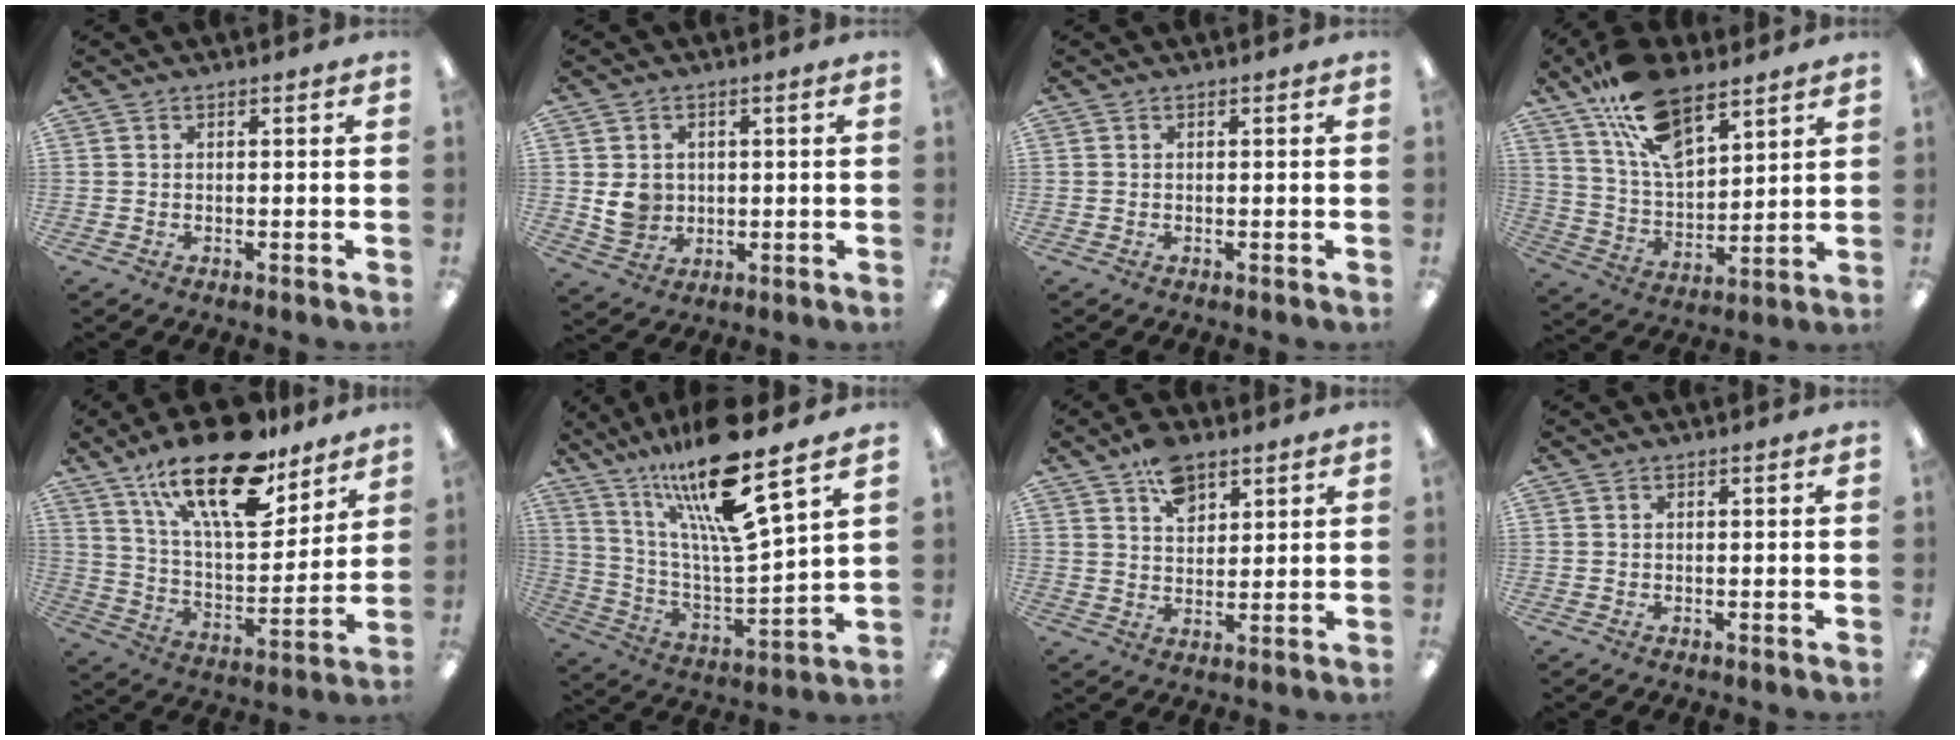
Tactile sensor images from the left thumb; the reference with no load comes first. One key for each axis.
{"total": 5.5, "fx": 0.7, "fy": 4.9, "fz": 2.4, "tx": -0.028, "ty": 0.003, "tz": 0.014}
{"total": 0.0}
{"total": 17.0, "fx": 11.4, "fy": 7.6, "fz": 10.0, "tx": -0.185, "ty": -0.049, "tz": 0.207}
{"total": 24.3, "fx": 15.9, "fy": 9.7, "fz": 15.7, "tx": -0.256, "ty": -0.090, "tz": 0.271}
{"total": 20.1, "fx": 14.9, "fy": 2.6, "fz": 13.3, "tx": -0.258, "ty": -0.092, "tz": 0.240}
{"total": 7.8, "fx": 5.0, "fy": 4.5, "fz": 3.9, "tx": -0.061, "ty": -0.019, "tz": 0.088}
{"total": 0.0}